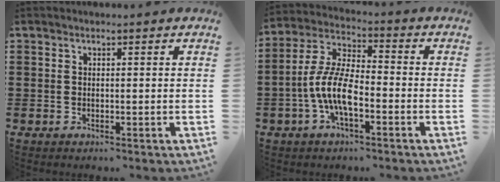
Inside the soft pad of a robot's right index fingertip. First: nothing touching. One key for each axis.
{"total": 8.9, "fx": -3.0, "fy": 3.3, "fz": 7.7, "tx": -0.184, "ty": -0.008, "tz": -0.063}